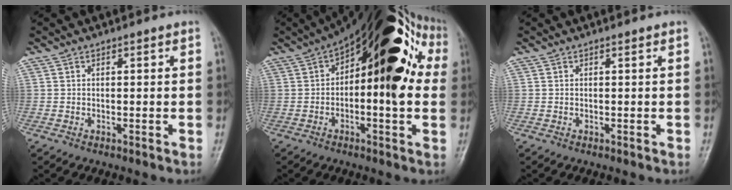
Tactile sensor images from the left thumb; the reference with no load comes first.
{"total": 24.2, "force": [4.4, 10.2, 21.5], "torque": [-0.287, 0.042, 0.053]}
{"total": 0.0}